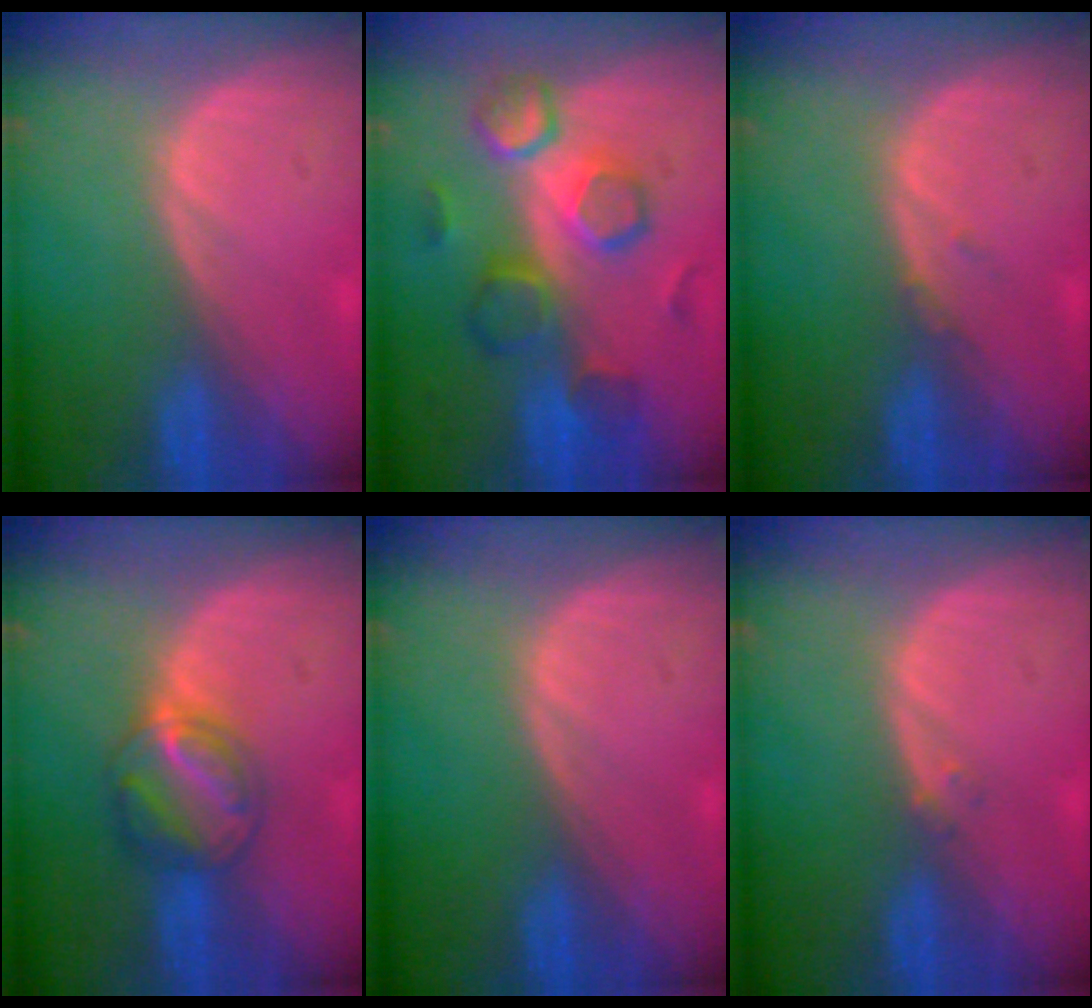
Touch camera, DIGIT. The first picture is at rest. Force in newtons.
{"total": 8.7, "press": 8.5, "slide": 1.6}
{"total": 0.8, "press": 0.8, "slide": 0.1}
{"total": 5.8, "press": 5.7, "slide": 1.0}
{"total": 0.0}
{"total": 1.0, "press": 0.9, "slide": 0.4}